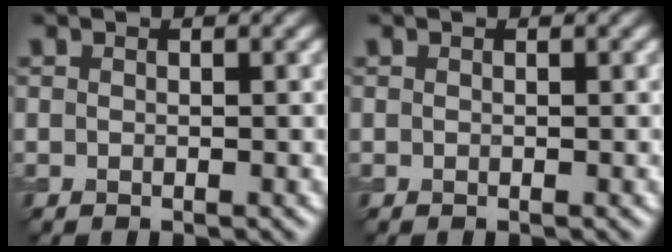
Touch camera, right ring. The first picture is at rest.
{"total": 0.0}